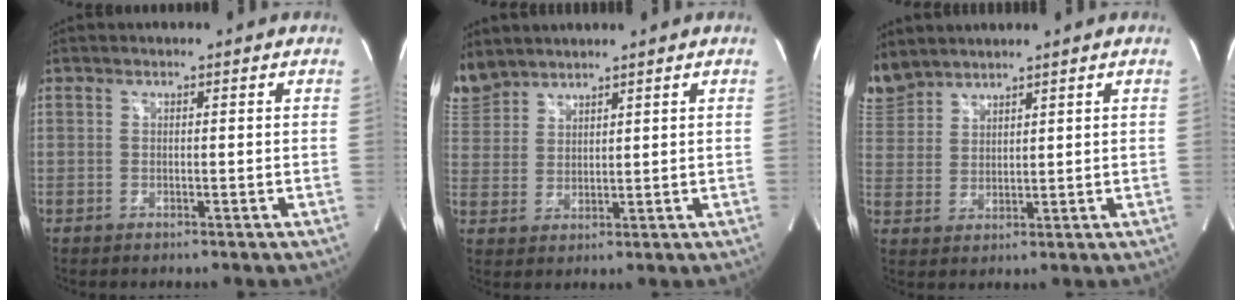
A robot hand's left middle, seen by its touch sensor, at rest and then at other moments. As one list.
[{"total": 7.8, "force": [7.0, 3.3, 1.2], "torque": [-0.045, 0.012, 0.155]}, {"total": 7.4, "force": [6.9, 2.7, 0.9], "torque": [-0.036, 0.012, 0.153]}]